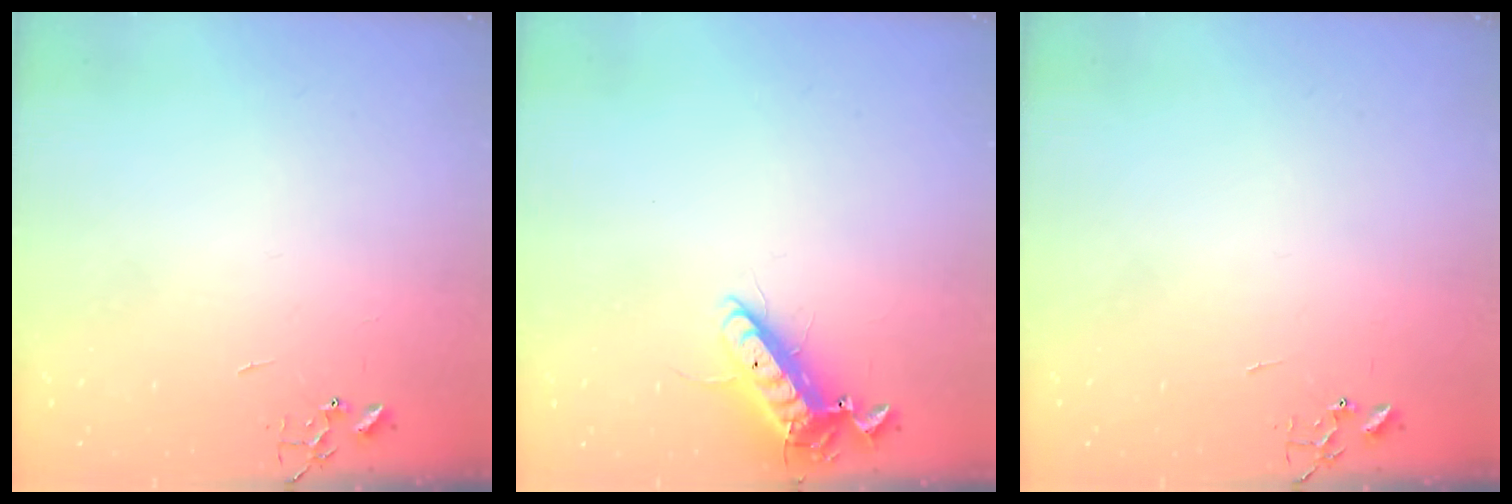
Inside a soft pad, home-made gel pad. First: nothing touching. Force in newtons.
{"total": 13.1, "press": 13.0, "slide": 2.3}
{"total": 0.0}